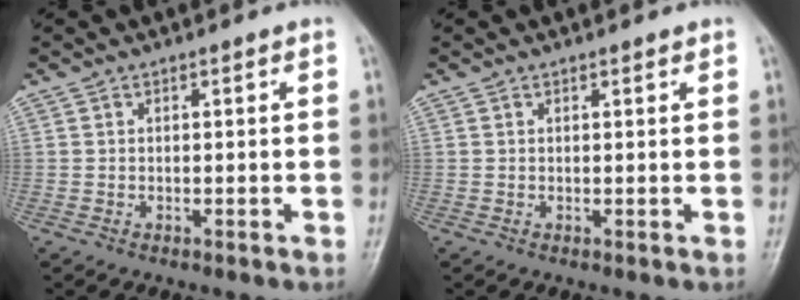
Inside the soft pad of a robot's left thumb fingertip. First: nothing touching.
{"total": 0.8, "force": [0.6, 0.2, 0.4], "torque": [-0.007, -0.003, 0.008]}